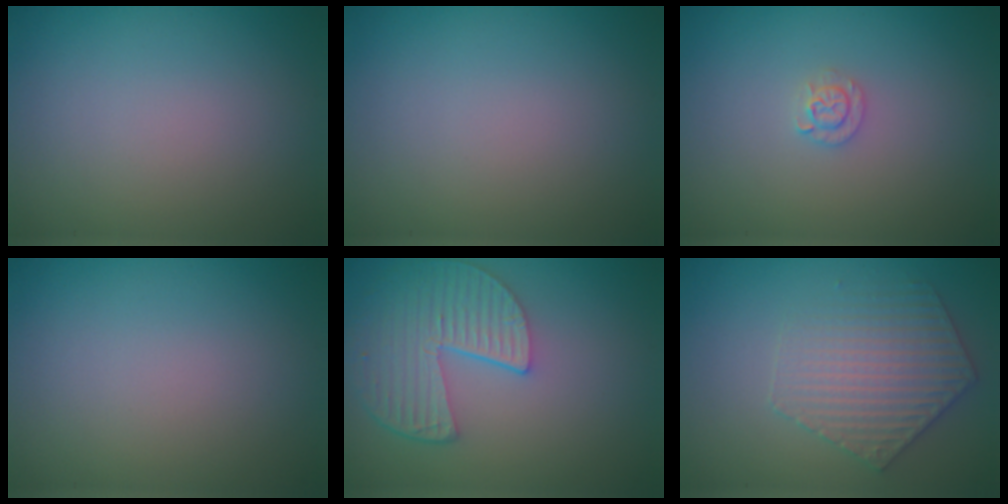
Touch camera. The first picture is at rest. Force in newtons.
{"total": 0.0}
{"total": 1.3, "press": 1.3, "slide": 0.2}
{"total": 0.0}
{"total": 5.3, "press": 4.2, "slide": 3.2}
{"total": 3.8, "press": 3.8, "slide": 0.2}